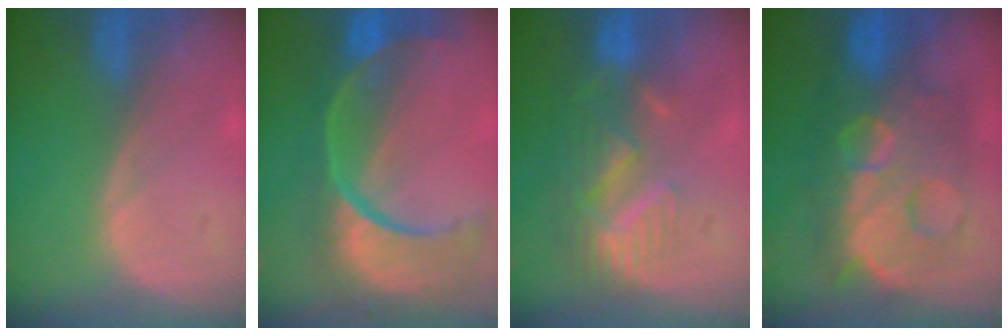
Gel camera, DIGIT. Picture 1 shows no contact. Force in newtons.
{"total": 13.1, "press": 10.6, "slide": 7.7}
{"total": 8.9, "press": 7.7, "slide": 4.4}
{"total": 12.4, "press": 12.3, "slide": 1.2}